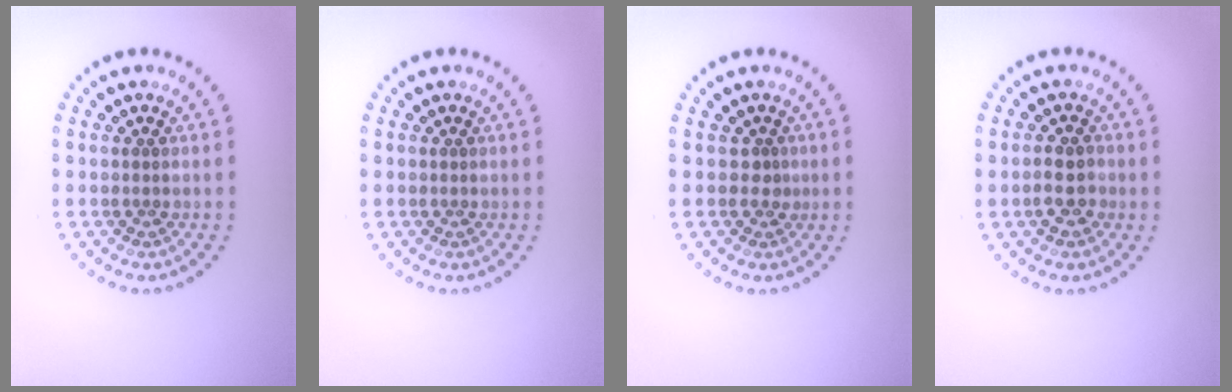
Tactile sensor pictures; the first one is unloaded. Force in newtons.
{"total": 0.0}
{"total": 0.9, "press": 0.6, "slide": 0.7}
{"total": 2.1, "press": 2.0, "slide": 0.5}